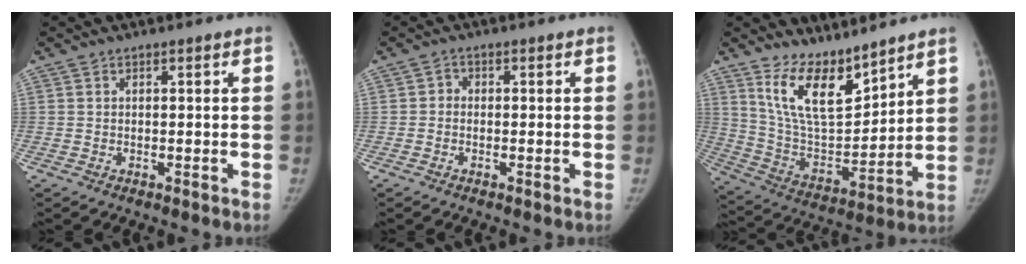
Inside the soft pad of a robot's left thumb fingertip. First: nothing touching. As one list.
[{"total": 1.3, "force": [-0.4, 1.1, 0.5], "torque": [0.001, 0.005, -0.013]}, {"total": 13.8, "force": [10.4, 5.3, 7.3], "torque": [-0.099, -0.078, 0.211]}]